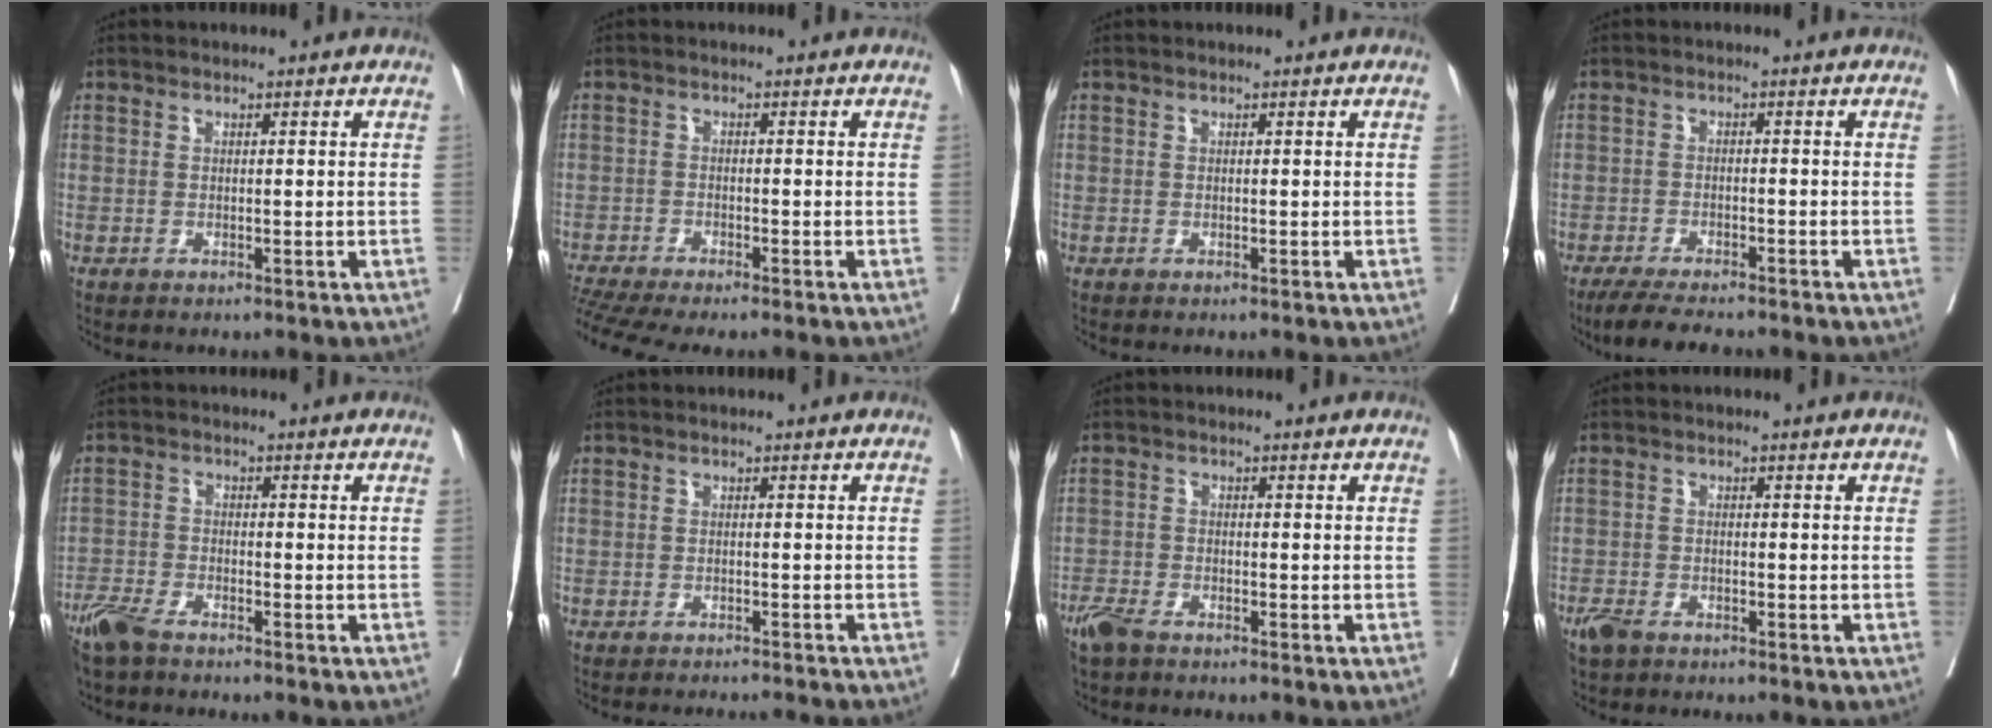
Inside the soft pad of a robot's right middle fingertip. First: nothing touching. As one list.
[{"total": 8.2, "force": [-7.1, 0.0, 4.0], "torque": [-0.066, -0.008, -0.119]}, {"total": 0.0}, {"total": 7.2, "force": [-6.2, 1.1, 3.5], "torque": [-0.054, -0.016, -0.102]}, {"total": 5.1, "force": [-4.3, 1.2, 2.5], "torque": [-0.053, -0.010, -0.083]}, {"total": 6.5, "force": [-6.3, -0.5, 1.5], "torque": [-0.009, -0.007, -0.076]}, {"total": 3.6, "force": [-3.0, 1.1, 1.7], "torque": [-0.035, -0.005, -0.057]}, {"total": 3.0, "force": [-2.3, 1.5, 1.3], "torque": [-0.027, -0.002, -0.041]}]